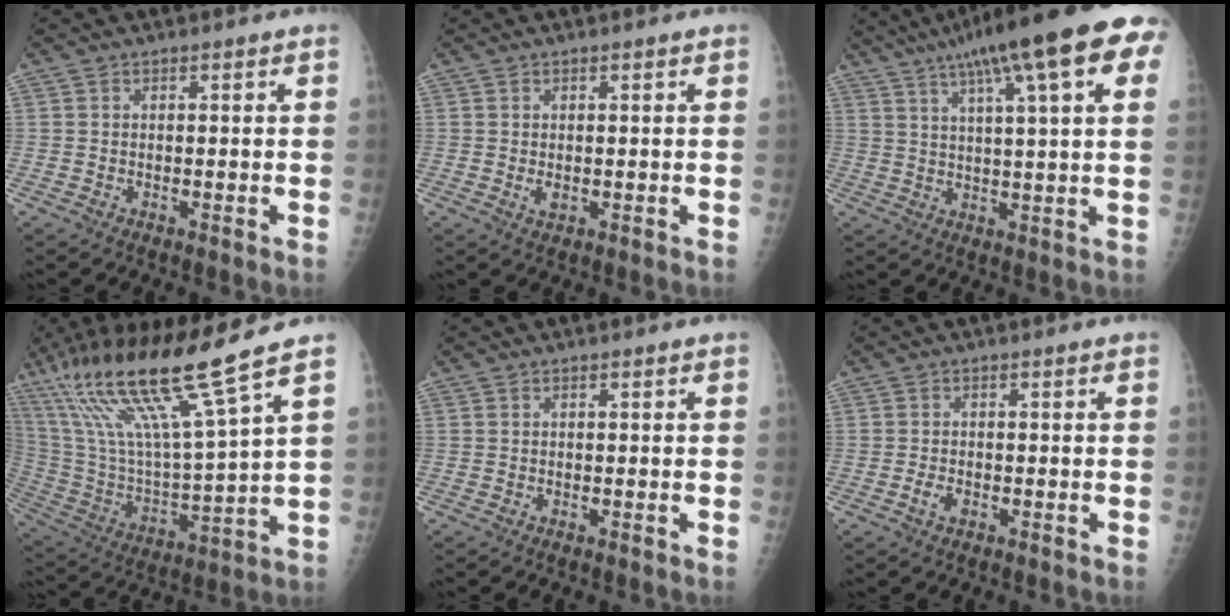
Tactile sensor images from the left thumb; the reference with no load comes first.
{"total": 1.7, "force": [0.3, 0.9, 1.3], "torque": [-0.021, -0.005, 0.008]}
{"total": 22.5, "force": [11.1, 4.6, 19.0], "torque": [-0.284, 0.021, 0.152]}
{"total": 23.3, "force": [14.9, 1.5, 17.8], "torque": [-0.338, -0.048, 0.281]}
{"total": 0.0}
{"total": 1.8, "force": [-0.7, 1.0, 1.3], "torque": [-0.025, 0.001, -0.013]}